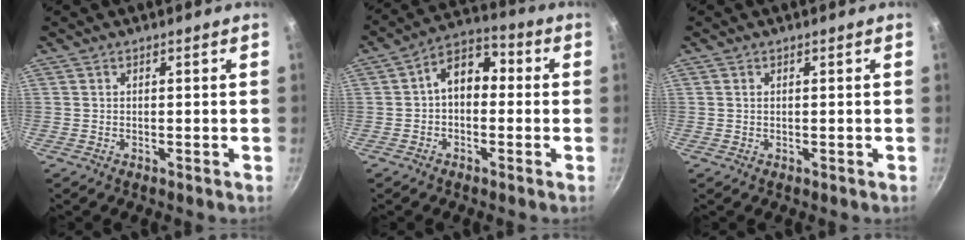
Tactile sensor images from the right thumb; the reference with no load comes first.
{"total": 8.8, "force": [0.0, 5.9, 6.5], "torque": [-0.074, 0.035, -0.016]}
{"total": 0.0}